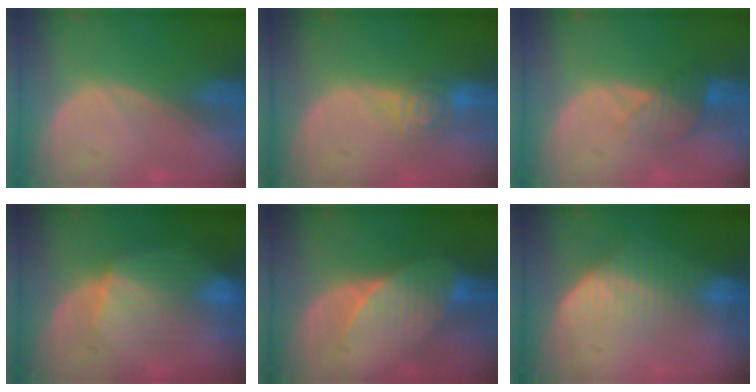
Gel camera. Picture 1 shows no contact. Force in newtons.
{"total": 4.5, "press": 4.2, "slide": 1.6}
{"total": 4.4, "press": 3.8, "slide": 2.2}
{"total": 8.4, "press": 8.0, "slide": 2.3}
{"total": 7.4, "press": 6.9, "slide": 2.8}
{"total": 7.2, "press": 6.1, "slide": 3.8}